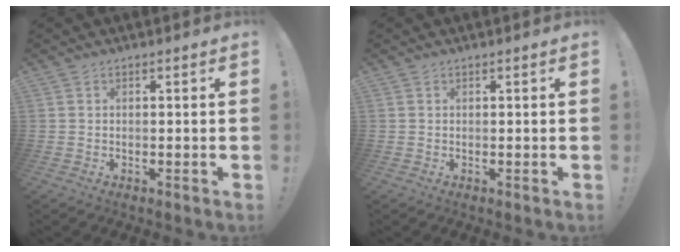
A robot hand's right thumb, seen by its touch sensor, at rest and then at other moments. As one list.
[{"total": 0.0}]